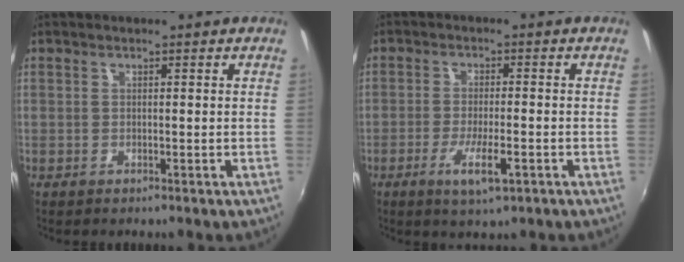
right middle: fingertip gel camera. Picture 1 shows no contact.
{"total": 5.8, "force": [-3.2, 0.9, 4.7], "torque": [-0.100, -0.013, -0.057]}